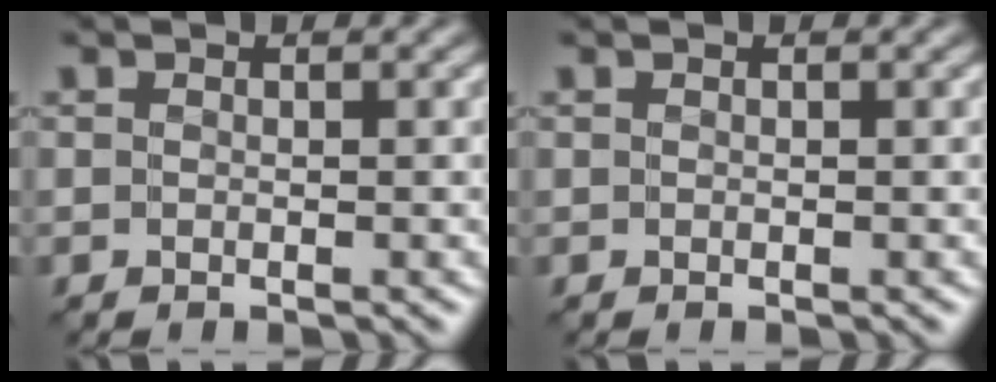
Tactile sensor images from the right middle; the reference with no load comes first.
{"total": 0.0}